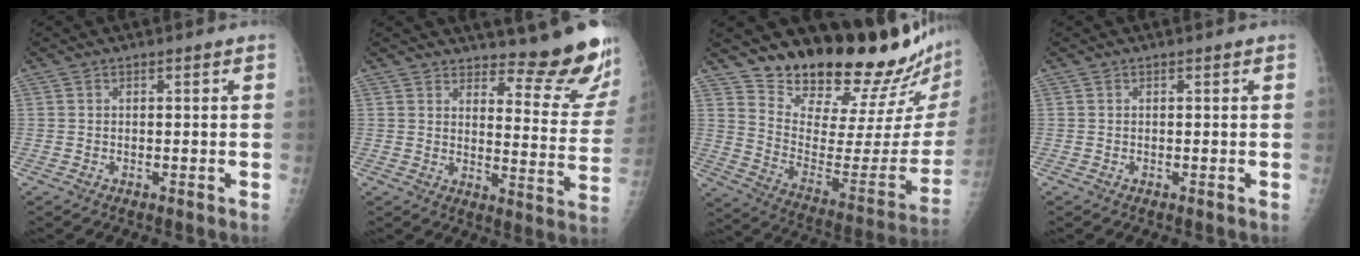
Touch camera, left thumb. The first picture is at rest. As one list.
[{"total": 15.3, "force": [13.9, 2.9, 5.9], "torque": [-0.038, -0.148, 0.164]}, {"total": 25.0, "force": [22.6, 4.6, 9.4], "torque": [-0.105, -0.197, 0.324]}, {"total": 0.0}]